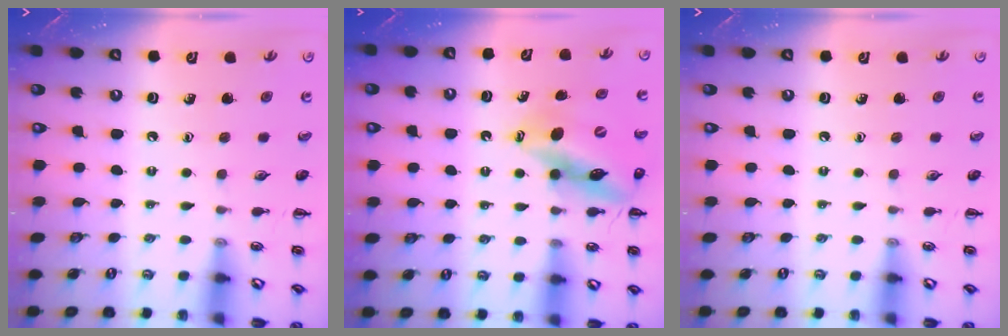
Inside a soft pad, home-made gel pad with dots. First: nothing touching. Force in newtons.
{"total": 13.6, "press": 13.0, "slide": 3.9}
{"total": 0.0}